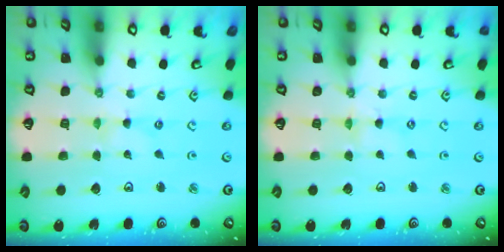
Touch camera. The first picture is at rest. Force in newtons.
{"total": 0.0}